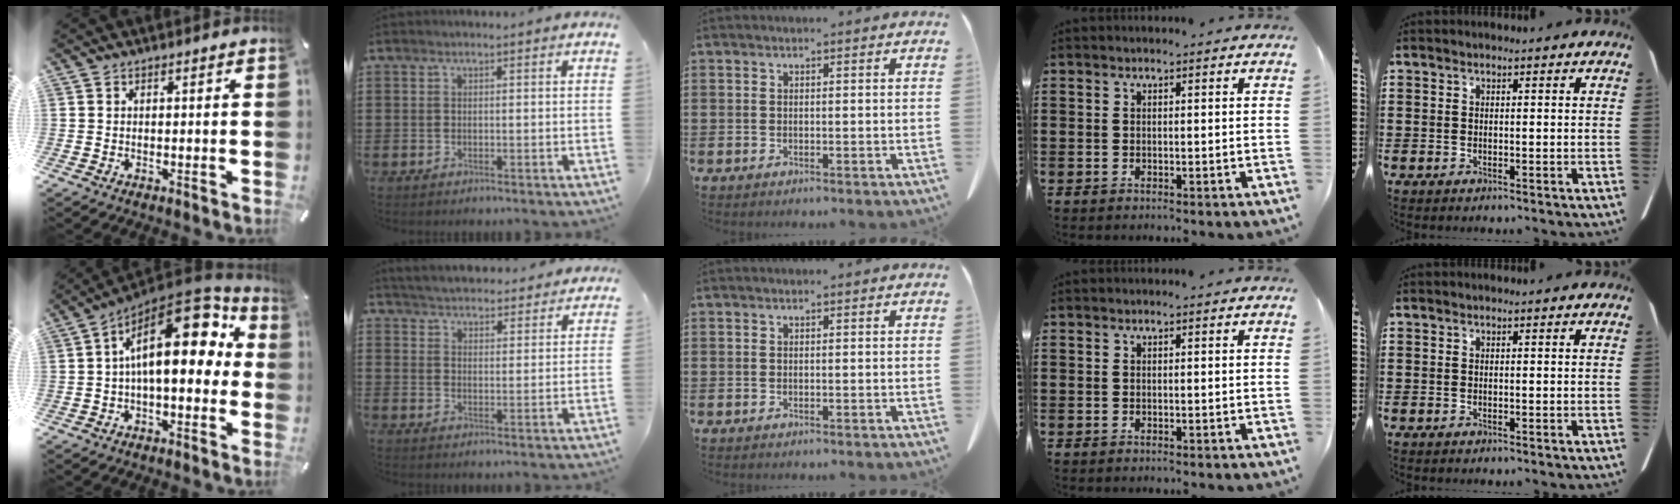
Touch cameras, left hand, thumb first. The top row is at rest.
{"thumb": {"total": 19.3, "force": [5.5, 8.9, 16.2], "torque": [-0.253, -0.044, 0.094]}, "index": {"total": 4.5, "force": [4.5, 0.1, 0.1], "torque": [-0.021, -0.025, 0.078]}}